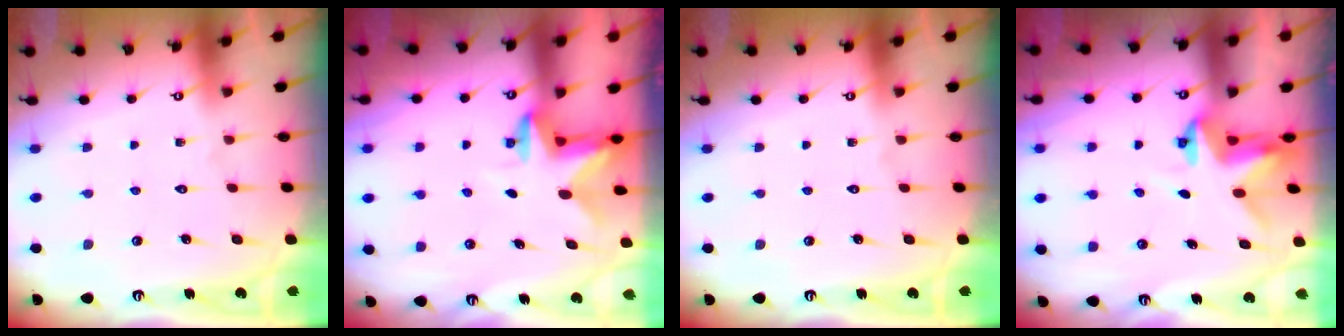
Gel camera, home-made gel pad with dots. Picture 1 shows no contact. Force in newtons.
{"total": 2.7, "press": 2.7, "slide": 0.5}
{"total": 0.0}
{"total": 3.6, "press": 3.6, "slide": 0.0}